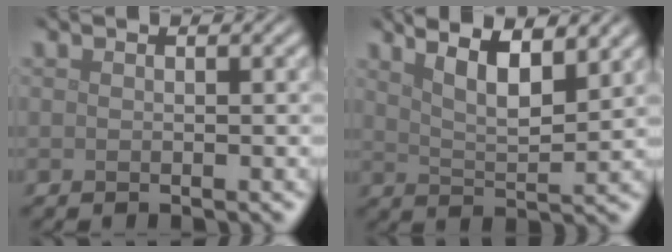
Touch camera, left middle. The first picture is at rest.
{"total": 6.1, "force": [4.1, 1.7, 4.2], "torque": [-0.058, 0.013, 0.054]}